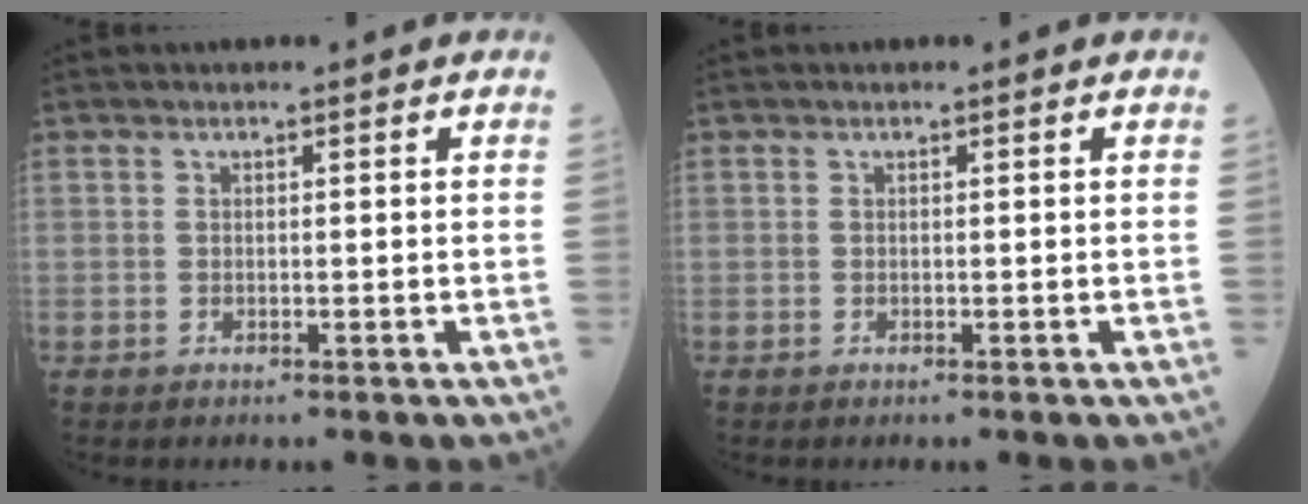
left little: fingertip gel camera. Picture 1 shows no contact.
{"total": 0.0}